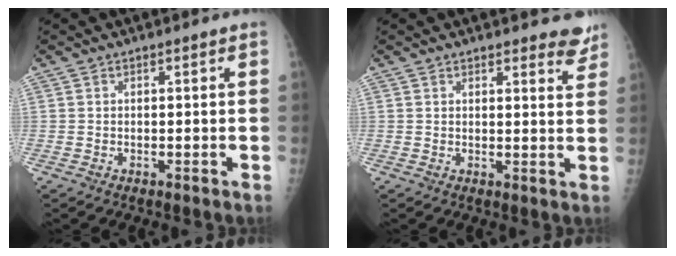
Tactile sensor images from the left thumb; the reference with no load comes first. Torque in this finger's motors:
{"motor_torque": [-0.15, -0.07, -0.24, -0.20, 0.05]}